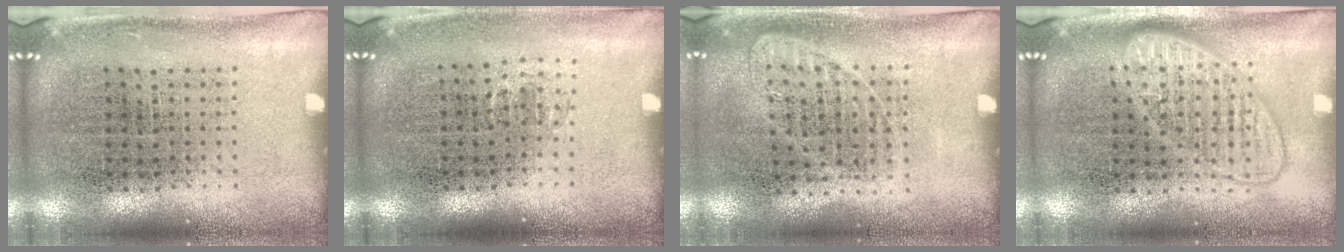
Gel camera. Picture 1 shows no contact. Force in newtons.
{"total": 0.5, "press": 0.5, "slide": 0.3}
{"total": 1.0, "press": 0.9, "slide": 0.3}
{"total": 1.8, "press": 1.8, "slide": 0.3}